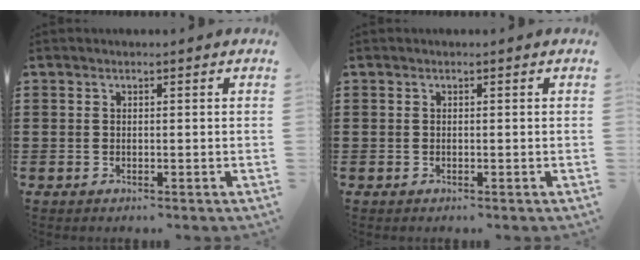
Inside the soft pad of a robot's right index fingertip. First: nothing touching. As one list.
[{"total": 0.0}]